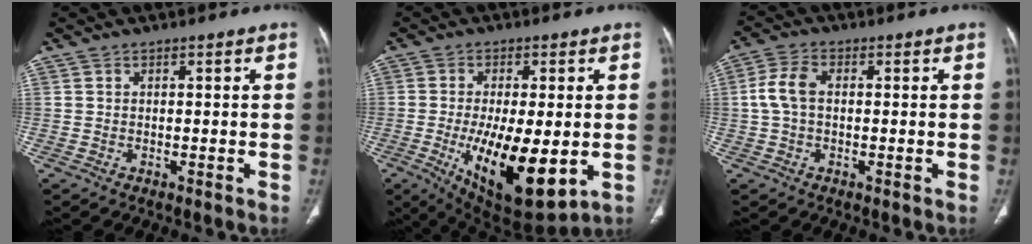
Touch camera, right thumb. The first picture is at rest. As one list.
[{"total": 16.8, "force": [-3.5, 6.3, 15.2], "torque": [-0.256, -0.025, -0.036]}, {"total": 5.5, "force": [0.2, 3.4, 4.3], "torque": [-0.098, 0.017, -0.001]}]